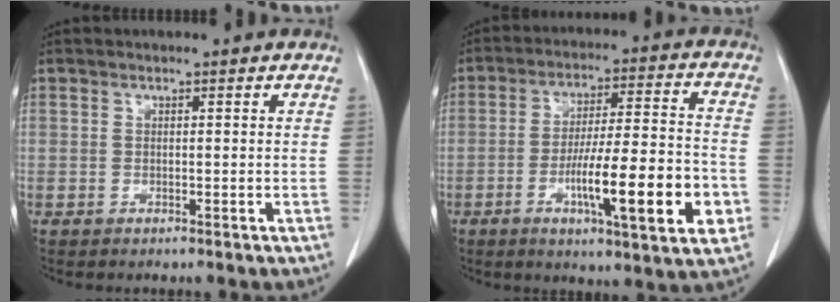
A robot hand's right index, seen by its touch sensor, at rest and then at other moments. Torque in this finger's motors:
{"motor_torque": [1.69, -0.45, 0.99, 0.21]}